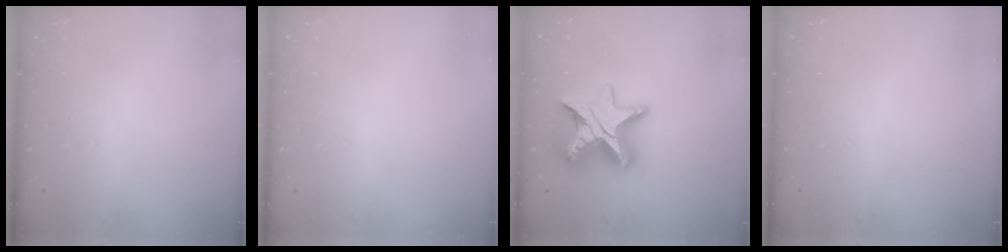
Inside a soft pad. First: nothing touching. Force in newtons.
{"total": 0.0}
{"total": 14.3, "press": 14.2, "slide": 0.9}
{"total": 0.0}